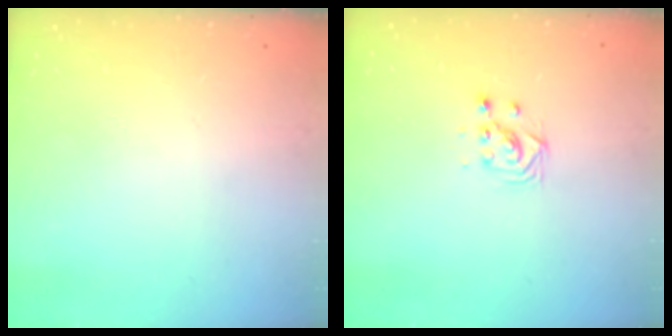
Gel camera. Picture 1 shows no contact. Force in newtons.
{"total": 3.2, "press": 3.2, "slide": 0.2}